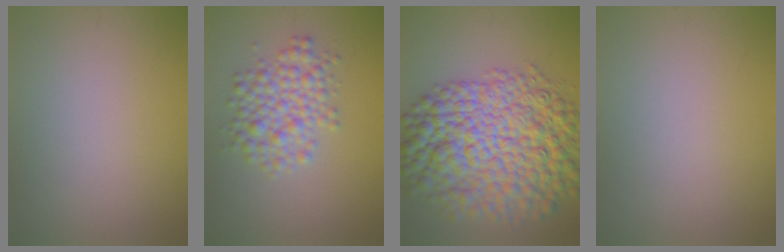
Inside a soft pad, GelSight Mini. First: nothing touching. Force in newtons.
{"total": 4.4, "press": 4.3, "slide": 0.2}
{"total": 12.8, "press": 12.8, "slide": 0.4}
{"total": 0.0}